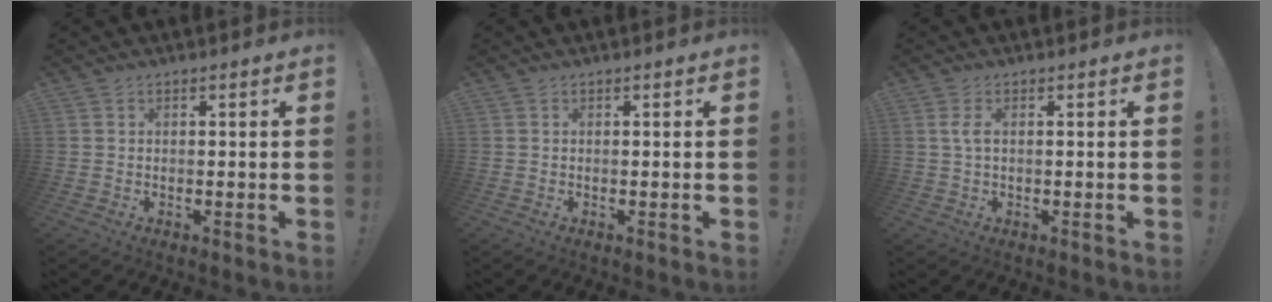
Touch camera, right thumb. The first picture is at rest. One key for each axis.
{"total": 0.0}
{"total": 2.5, "fx": 0.4, "fy": 0.9, "fz": 2.3, "tx": -0.052, "ty": 0.001, "tz": 0.004}